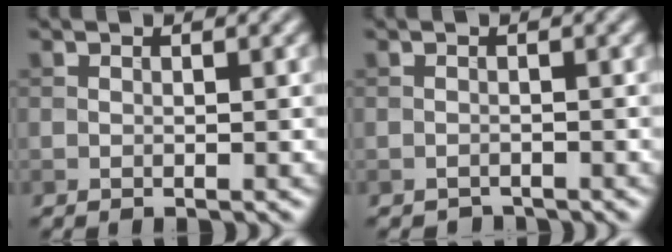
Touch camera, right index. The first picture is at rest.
{"total": 1.0, "force": [-1.0, 0.3, -0.1], "torque": [0.004, -0.002, -0.017]}